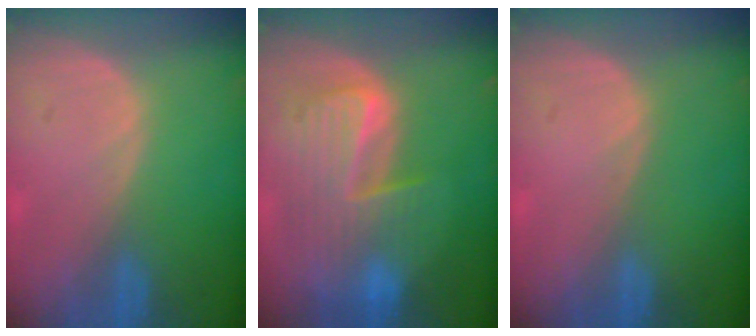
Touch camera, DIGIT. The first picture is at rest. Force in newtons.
{"total": 9.8, "press": 8.4, "slide": 5.0}
{"total": 0.0}